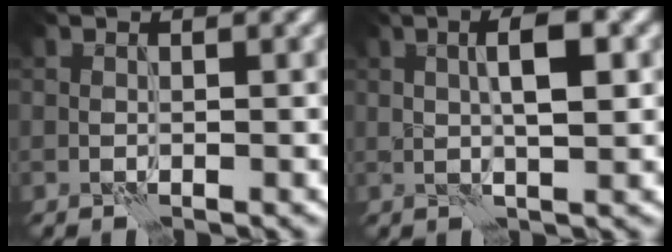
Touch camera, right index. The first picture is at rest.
{"total": 4.1, "force": [0.8, 0.8, 3.9], "torque": [-0.071, 0.008, 0.012]}